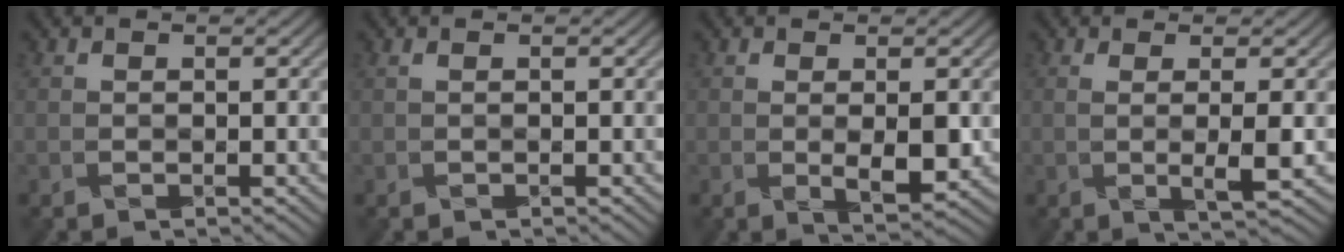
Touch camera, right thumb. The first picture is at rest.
{"total": 0.6, "force": [0.1, 0.1, 0.6], "torque": [-0.012, 0.001, 0.000]}
{"total": 3.2, "force": [0.1, 0.7, 3.2], "torque": [-0.060, -0.005, 0.011]}
{"total": 3.6, "force": [0.1, 0.4, 3.5], "torque": [-0.066, 0.001, 0.006]}